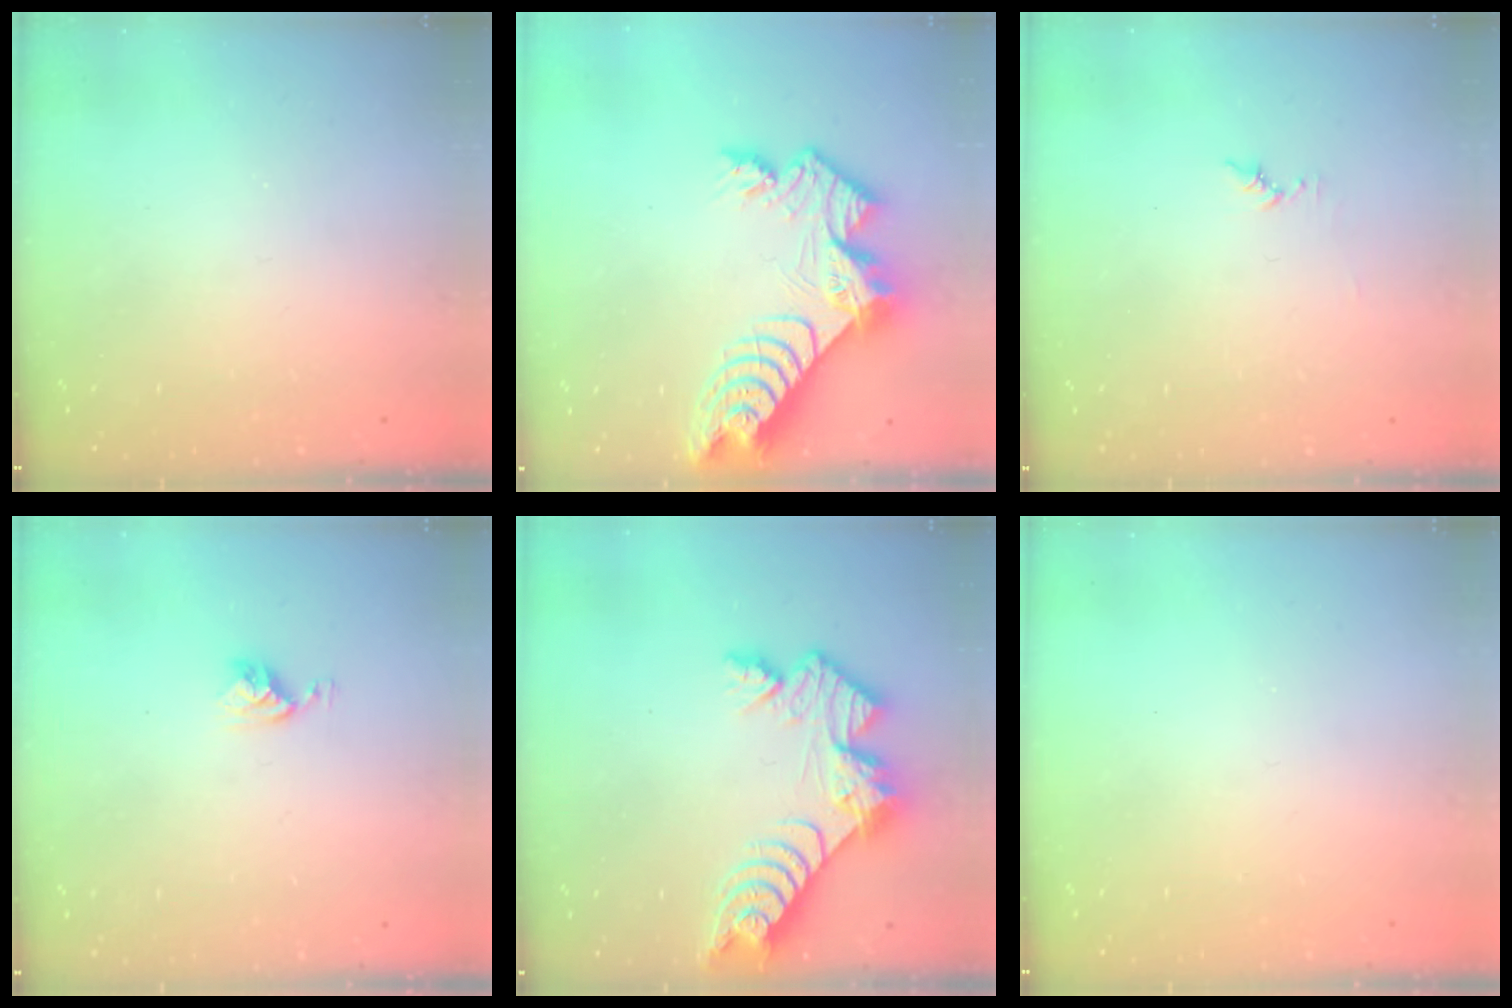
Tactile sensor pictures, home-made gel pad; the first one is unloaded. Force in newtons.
{"total": 13.2, "press": 13.2, "slide": 1.0}
{"total": 4.4, "press": 4.4, "slide": 0.4}
{"total": 5.2, "press": 5.2, "slide": 0.6}
{"total": 11.3, "press": 11.3, "slide": 0.8}
{"total": 0.0}